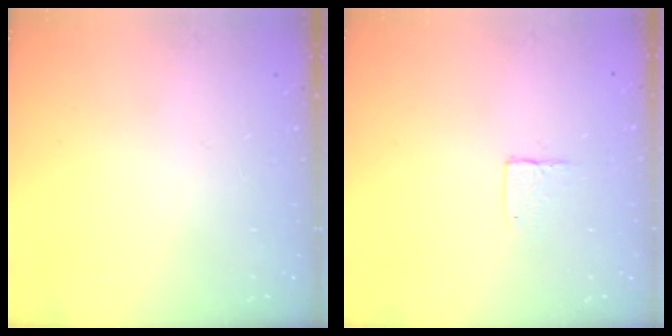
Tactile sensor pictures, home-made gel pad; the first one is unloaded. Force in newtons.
{"total": 3.6, "press": 3.6, "slide": 0.3}